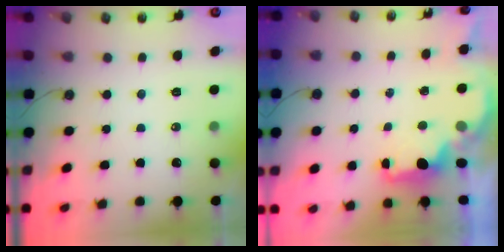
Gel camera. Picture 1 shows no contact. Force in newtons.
{"total": 1.8, "press": 1.7, "slide": 0.6}